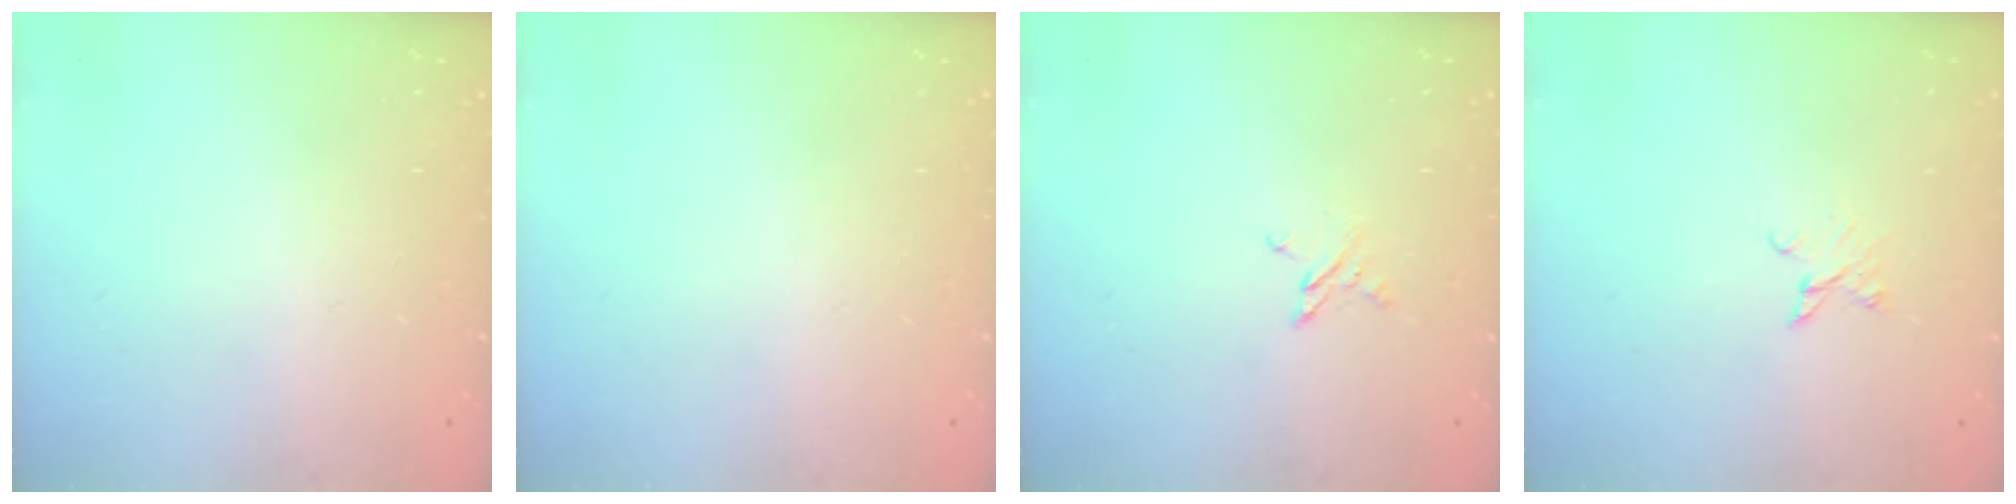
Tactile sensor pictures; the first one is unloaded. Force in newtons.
{"total": 0.0}
{"total": 3.2, "press": 3.2, "slide": 0.4}
{"total": 2.5, "press": 2.5, "slide": 0.3}